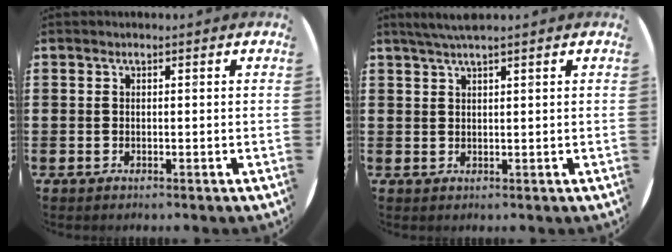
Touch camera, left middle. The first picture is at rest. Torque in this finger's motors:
{"motor_torque": [0.25, -0.25, 0.03, 0.01]}